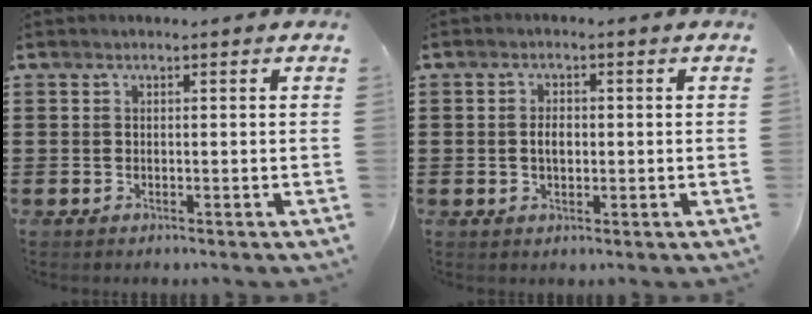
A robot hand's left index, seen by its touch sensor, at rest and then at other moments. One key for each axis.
{"total": 2.4, "fx": 0.0, "fy": 1.3, "fz": 2.0, "tx": -0.040, "ty": 0.005, "tz": -0.002}